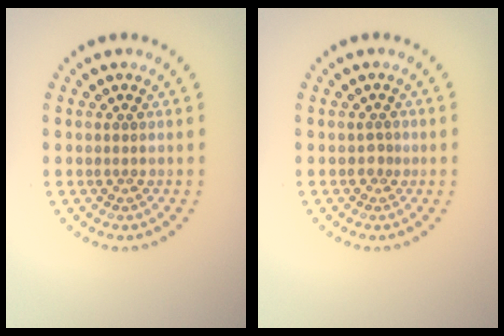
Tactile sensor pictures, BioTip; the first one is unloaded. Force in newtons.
{"total": 0.9, "press": 0.6, "slide": 0.6}